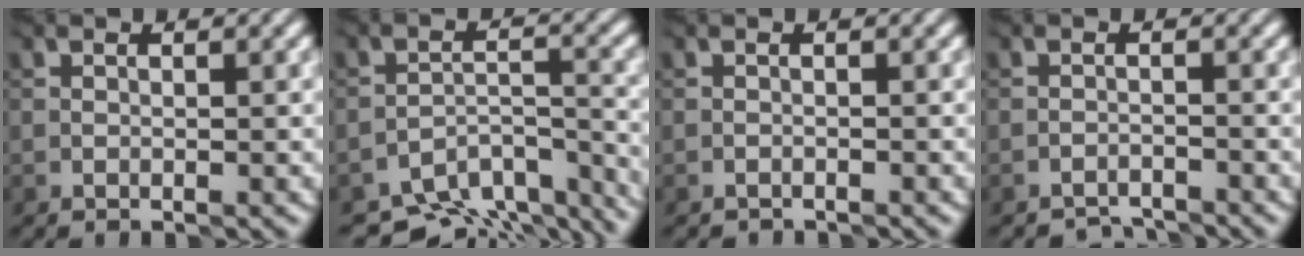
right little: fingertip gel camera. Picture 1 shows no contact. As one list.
[{"total": 10.6, "force": [-8.6, 4.3, 4.5], "torque": [-0.073, -0.001, -0.111]}, {"total": 0.8, "force": [-0.8, 0.0, -0.2], "torque": [0.004, -0.002, -0.018]}, {"total": 2.8, "force": [-2.8, 0.3, 0.2], "torque": [0.000, -0.003, -0.053]}]